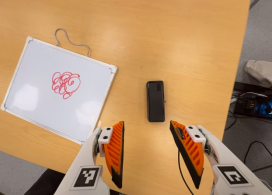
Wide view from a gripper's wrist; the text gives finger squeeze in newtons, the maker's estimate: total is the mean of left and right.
{"total": 0.0}